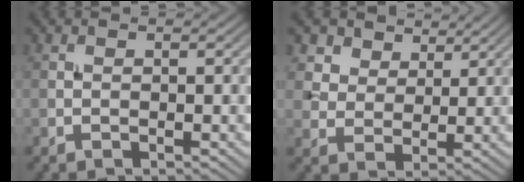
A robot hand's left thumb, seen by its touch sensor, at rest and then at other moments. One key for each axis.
{"total": 7.1, "fx": 5.0, "fy": 4.4, "fz": 2.5, "tx": -0.080, "ty": -0.020, "tz": 0.109}